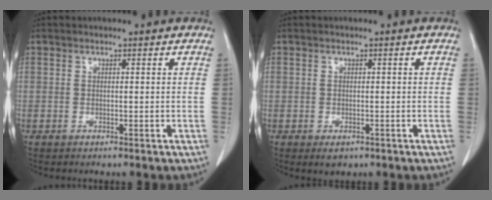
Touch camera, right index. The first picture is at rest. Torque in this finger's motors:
{"motor_torque": [-0.08, -0.05, -0.08, -0.04]}